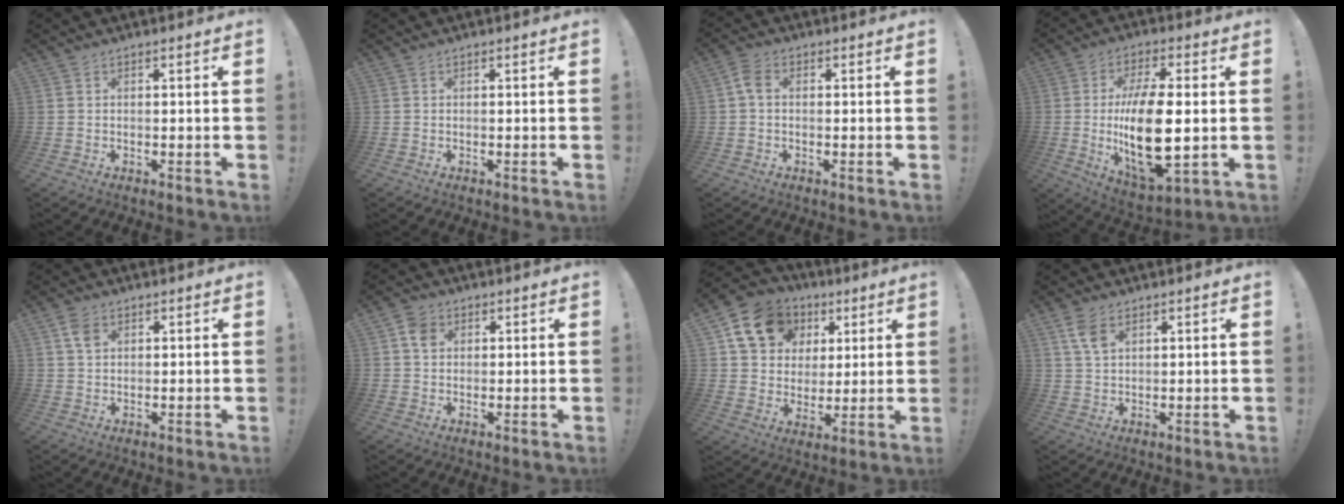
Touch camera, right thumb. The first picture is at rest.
{"total": 0.0}
{"total": 3.7, "force": [0.4, 2.4, 2.8], "torque": [-0.065, 0.010, 0.007]}
{"total": 19.9, "force": [-0.3, 8.8, 17.9], "torque": [-0.332, -0.016, -0.004]}
{"total": 3.9, "force": [1.7, 2.6, 2.3], "torque": [-0.033, -0.003, 0.031]}
{"total": 4.6, "force": [1.5, 3.8, 2.2], "torque": [-0.031, 0.005, 0.029]}
{"total": 15.8, "force": [7.0, 12.4, 6.7], "torque": [-0.099, -0.029, 0.141]}
{"total": 5.4, "force": [2.7, 2.9, 3.6], "torque": [-0.059, -0.009, 0.050]}